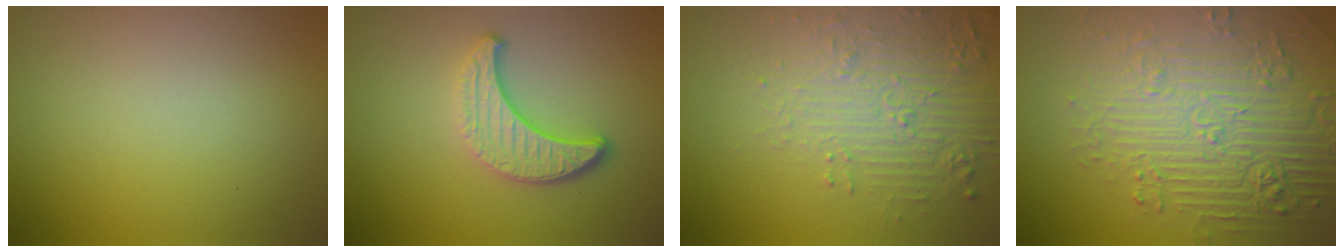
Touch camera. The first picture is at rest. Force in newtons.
{"total": 3.8, "press": 2.9, "slide": 2.5}
{"total": 5.7, "press": 3.7, "slide": 4.4}
{"total": 8.2, "press": 6.2, "slide": 5.3}